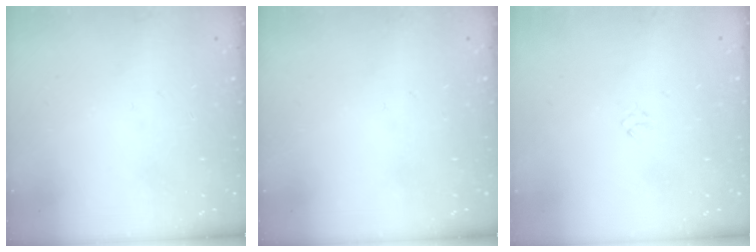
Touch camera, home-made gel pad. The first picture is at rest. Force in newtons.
{"total": 0.0}
{"total": 1.3, "press": 1.2, "slide": 0.5}